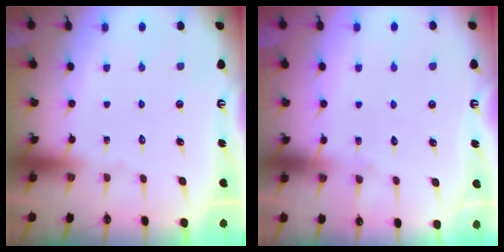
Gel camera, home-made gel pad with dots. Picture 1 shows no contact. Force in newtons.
{"total": 5.2, "press": 5.2, "slide": 0.6}